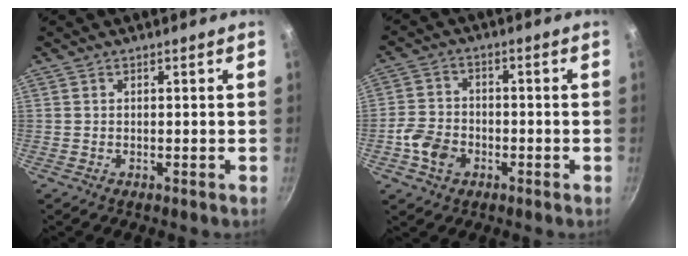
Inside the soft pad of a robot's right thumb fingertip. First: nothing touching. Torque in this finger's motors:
{"motor_torque": [0.85, 0.55, 0.39, -0.52, 0.10]}